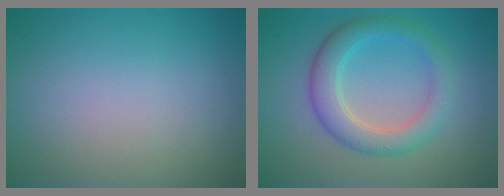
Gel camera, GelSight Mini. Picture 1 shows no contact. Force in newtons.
{"total": 4.2, "press": 4.2, "slide": 0.1}